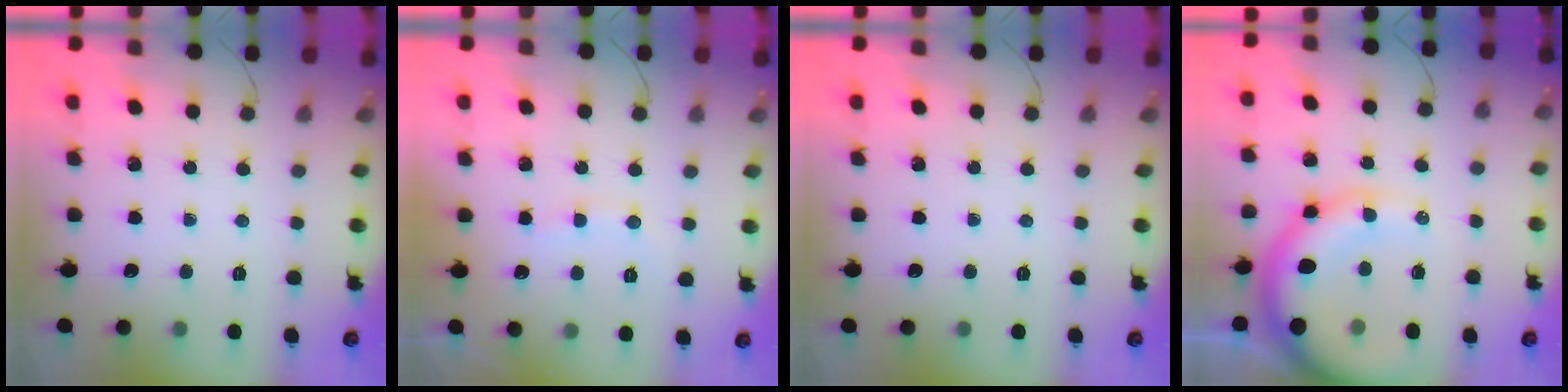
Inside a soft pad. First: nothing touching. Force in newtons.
{"total": 7.5, "press": 7.4, "slide": 0.7}
{"total": 0.0}
{"total": 15.5, "press": 15.2, "slide": 3.2}